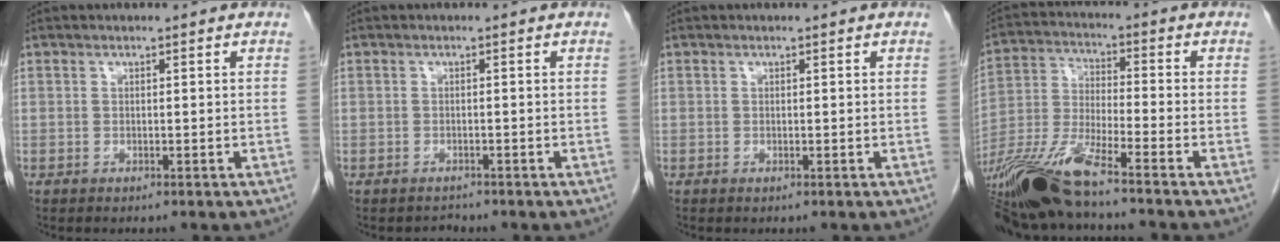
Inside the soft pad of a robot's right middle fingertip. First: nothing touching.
{"total": 0.9, "force": [-0.7, 0.1, -0.6], "torque": [0.005, -0.006, -0.015]}
{"total": 0.0}
{"total": 13.9, "force": [-10.8, 0.2, 8.8], "torque": [-0.183, -0.022, -0.209]}